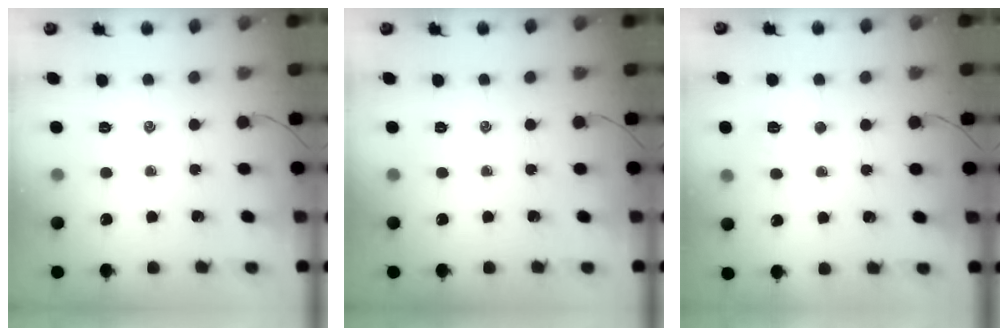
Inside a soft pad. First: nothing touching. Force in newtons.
{"total": 0.0}
{"total": 5.2, "press": 5.1, "slide": 1.2}